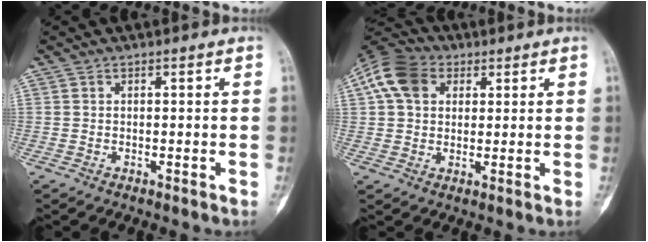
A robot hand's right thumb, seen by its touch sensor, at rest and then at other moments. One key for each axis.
{"total": 10.0, "fx": 3.8, "fy": 7.0, "fz": 6.2, "tx": -0.118, "ty": 0.015, "tz": 0.061}